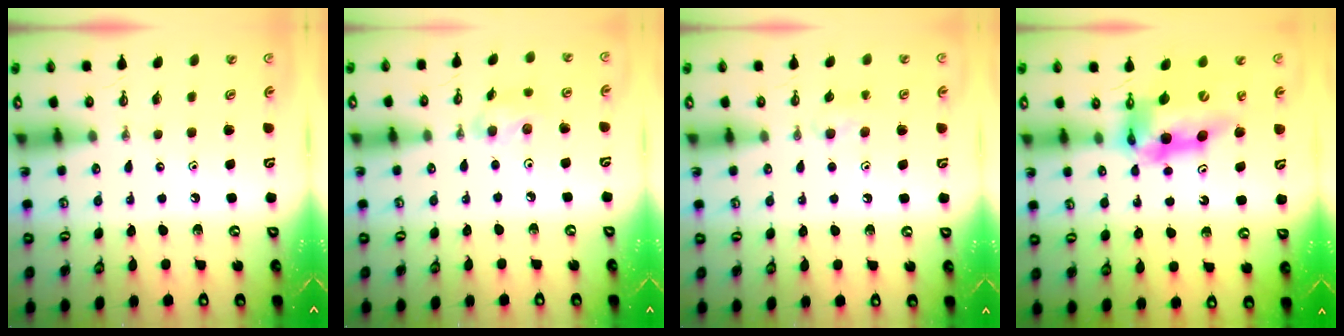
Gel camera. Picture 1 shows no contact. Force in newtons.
{"total": 7.8, "press": 7.3, "slide": 2.8}
{"total": 9.9, "press": 6.3, "slide": 7.7}
{"total": 12.9, "press": 12.8, "slide": 1.3}